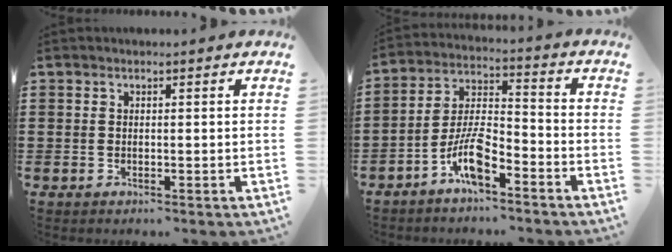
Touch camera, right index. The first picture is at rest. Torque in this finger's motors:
{"motor_torque": [2.14, 0.00, 0.41, 0.16]}